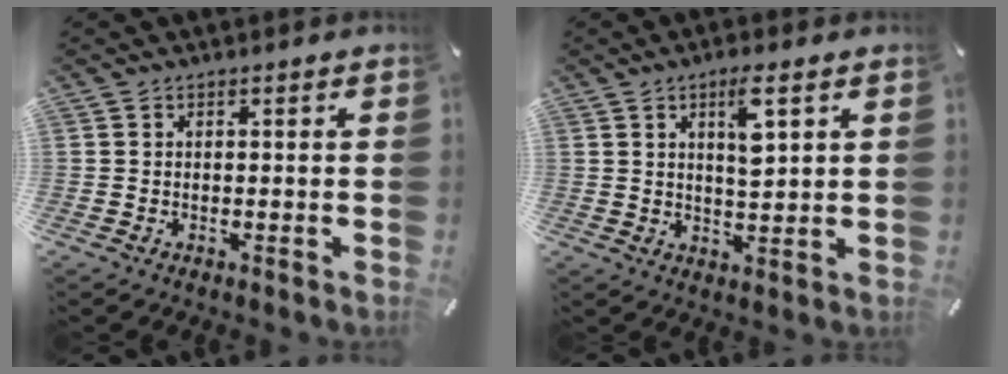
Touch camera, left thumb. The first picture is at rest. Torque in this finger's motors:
{"motor_torque": [0.31, -0.15, 0.26, 0.10, 0.04]}